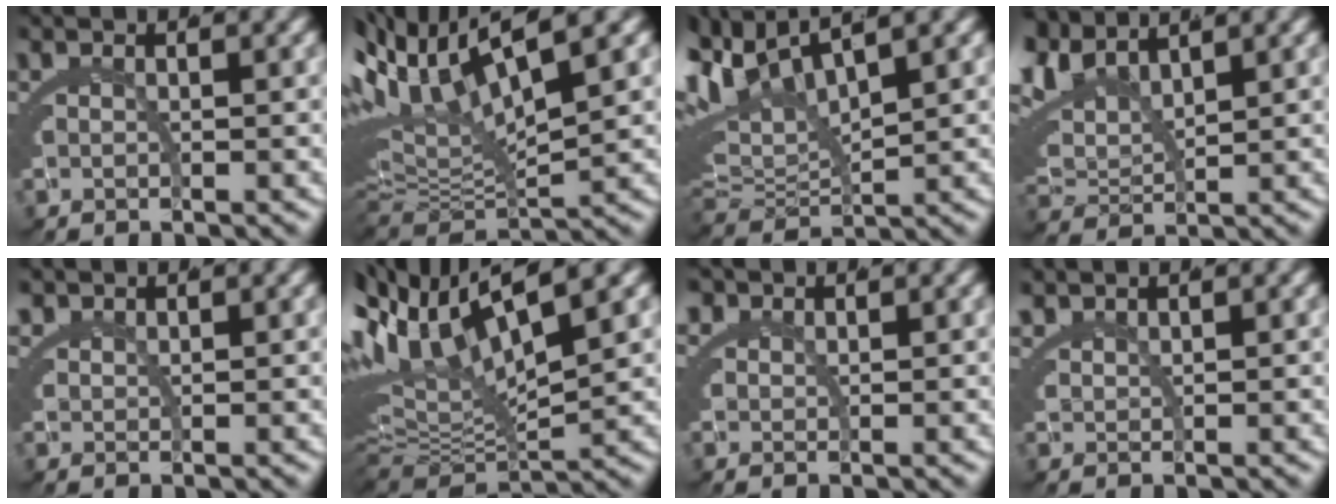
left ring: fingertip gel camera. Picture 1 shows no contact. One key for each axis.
{"total": 12.0, "fx": 4.6, "fy": 7.1, "fz": 8.6, "tx": -0.185, "ty": 0.015, "tz": 0.068}
{"total": 10.6, "fx": 2.8, "fy": 7.3, "fz": 7.1, "tx": -0.157, "ty": -0.007, "tz": 0.047}
{"total": 6.7, "fx": 3.5, "fy": 3.9, "fz": 4.2, "tx": -0.122, "ty": 0.000, "tz": 0.066}
{"total": 1.9, "fx": 1.8, "fy": 0.2, "fz": 0.6, "tx": -0.019, "ty": -0.001, "tz": 0.041}
{"total": 11.6, "fx": 3.5, "fy": 6.5, "fz": 9.0, "tx": -0.186, "ty": 0.011, "tz": 0.055}
{"total": 2.0, "fx": 1.6, "fy": 0.8, "fz": 0.8, "tx": -0.027, "ty": -0.004, "tz": 0.036}
{"total": 2.2, "fx": 2.1, "fy": 0.2, "fz": 0.6, "tx": -0.021, "ty": 0.002, "tz": 0.045}